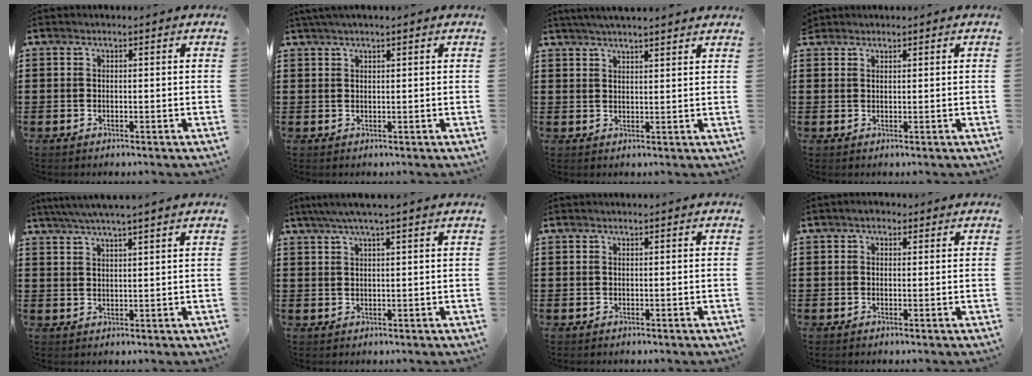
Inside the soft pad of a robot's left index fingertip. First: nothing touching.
{"total": 1.4, "force": [1.1, 0.0, 0.8], "torque": [-0.017, 0.000, 0.021]}
{"total": 3.0, "force": [2.8, -0.4, 0.7], "torque": [-0.022, -0.005, 0.052]}
{"total": 1.1, "force": [1.1, 0.3, 0.0], "torque": [-0.003, 0.001, 0.020]}
{"total": 3.5, "force": [3.1, -0.6, 1.5], "torque": [-0.037, -0.008, 0.054]}
{"total": 2.9, "force": [2.1, -0.3, 2.0], "torque": [-0.045, 0.002, 0.036]}
{"total": 0.0}
{"total": 1.3, "force": [0.8, 1.0, 0.5], "torque": [-0.014, 0.007, 0.014]}